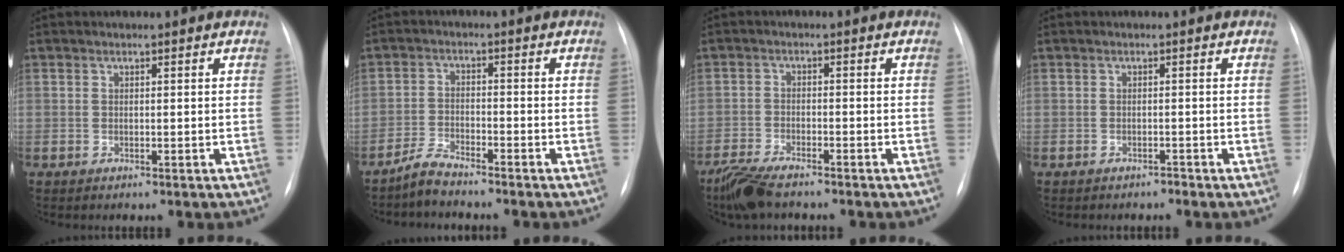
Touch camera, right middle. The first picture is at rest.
{"total": 3.5, "force": [-3.3, 0.2, 0.9], "torque": [-0.023, -0.011, -0.068]}
{"total": 6.4, "force": [-5.3, 1.2, 3.4], "torque": [-0.072, -0.018, -0.099]}
{"total": 0.7, "force": [-0.6, 0.2, 0.0], "torque": [-0.004, -0.002, -0.014]}